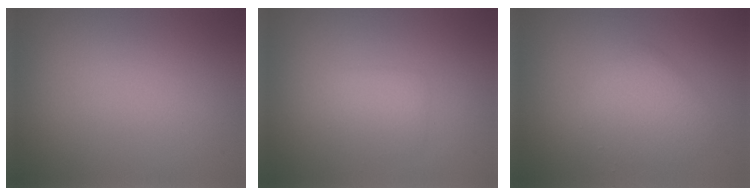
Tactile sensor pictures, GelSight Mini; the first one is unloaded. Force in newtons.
{"total": 1.9, "press": 1.9, "slide": 0.1}
{"total": 2.9, "press": 2.9, "slide": 0.0}